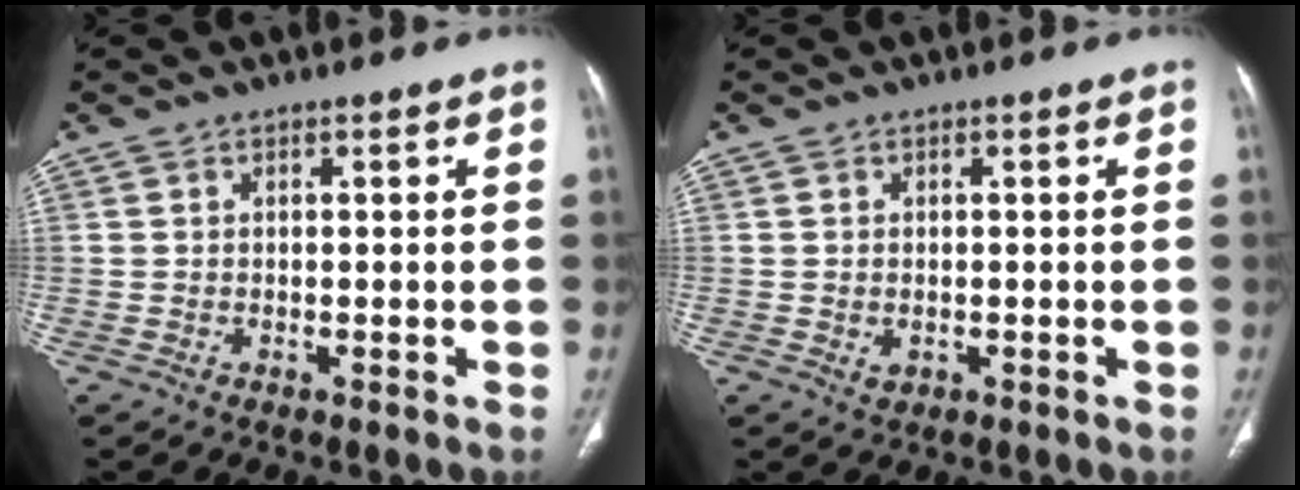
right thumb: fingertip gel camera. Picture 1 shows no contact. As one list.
[{"total": 1.4, "force": [-0.2, 1.1, 0.9], "torque": [-0.013, -0.002, 0.002]}]